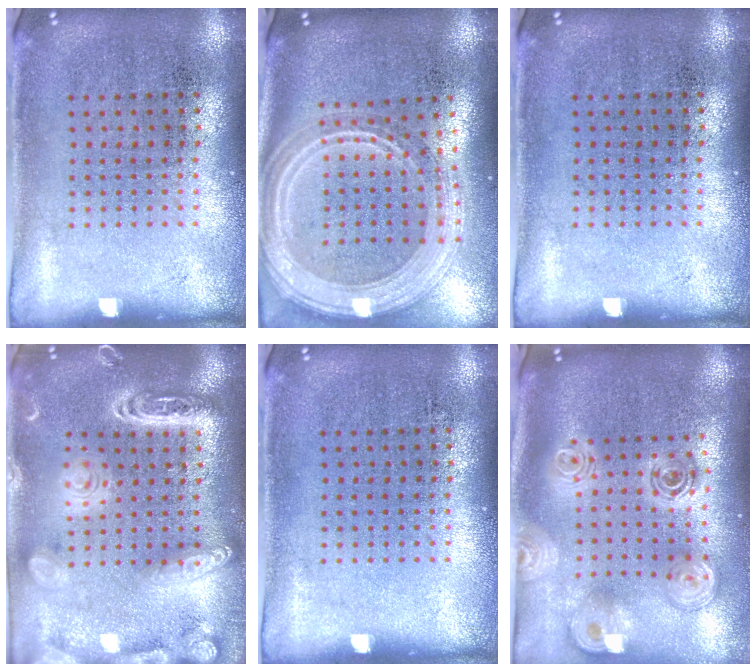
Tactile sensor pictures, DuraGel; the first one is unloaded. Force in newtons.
{"total": 3.0, "press": 2.5, "slide": 1.7}
{"total": 0.0}
{"total": 3.8, "press": 3.7, "slide": 0.3}
{"total": 0.0}
{"total": 2.6, "press": 1.9, "slide": 1.8}